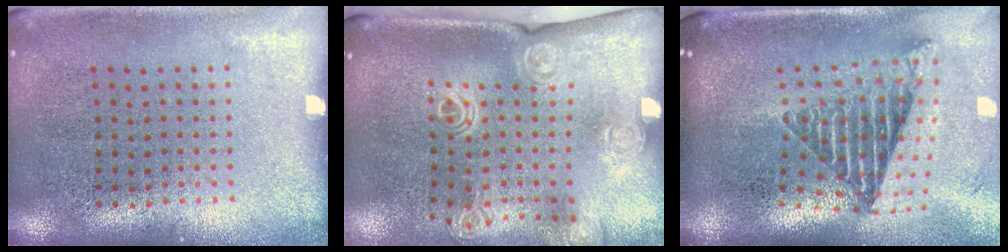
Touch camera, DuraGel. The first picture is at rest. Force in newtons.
{"total": 2.0, "press": 1.6, "slide": 1.2}
{"total": 2.6, "press": 1.6, "slide": 2.0}